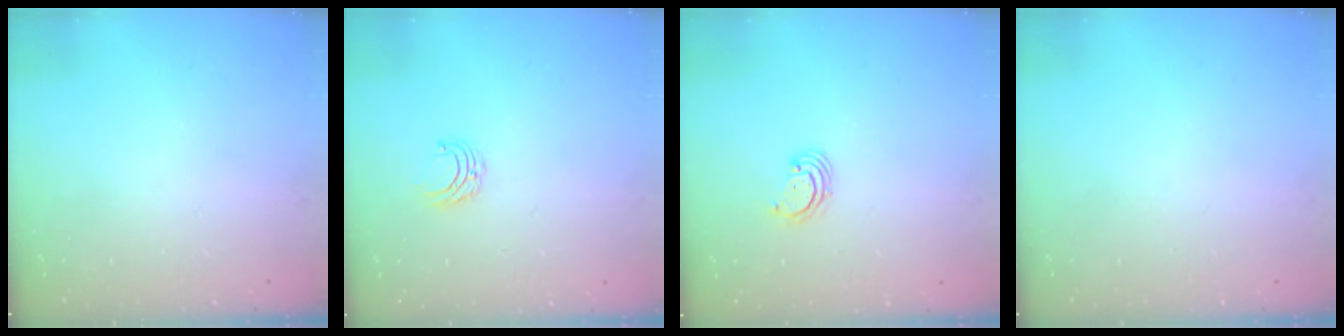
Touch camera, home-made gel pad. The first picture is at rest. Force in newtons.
{"total": 4.9, "press": 4.8, "slide": 0.5}
{"total": 2.6, "press": 2.6, "slide": 0.3}
{"total": 0.0}